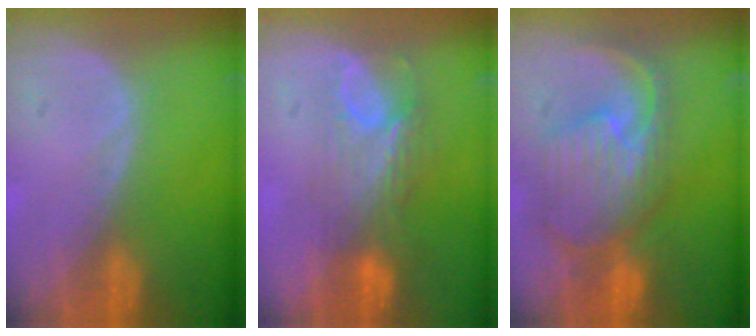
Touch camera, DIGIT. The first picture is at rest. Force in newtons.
{"total": 7.5, "press": 6.6, "slide": 3.7}
{"total": 10.6, "press": 9.5, "slide": 4.8}